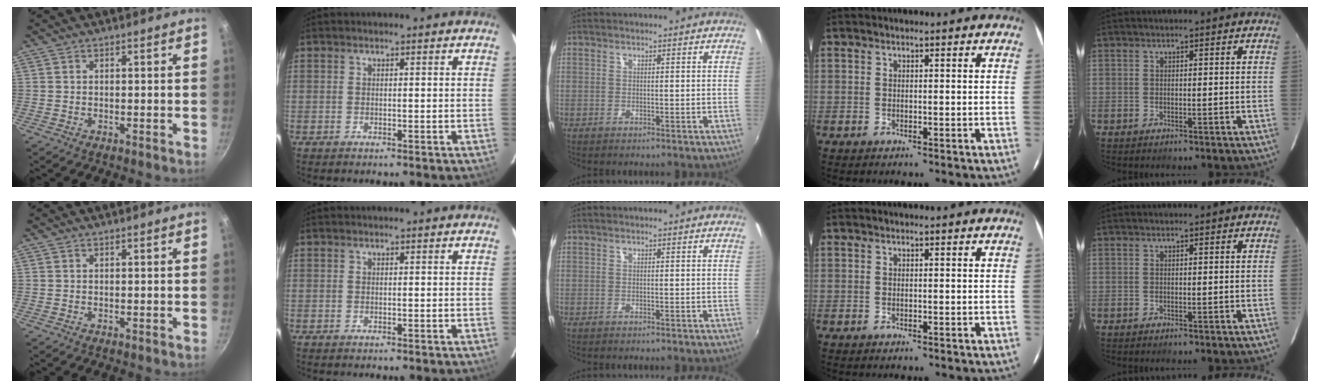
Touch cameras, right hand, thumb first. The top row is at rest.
{}